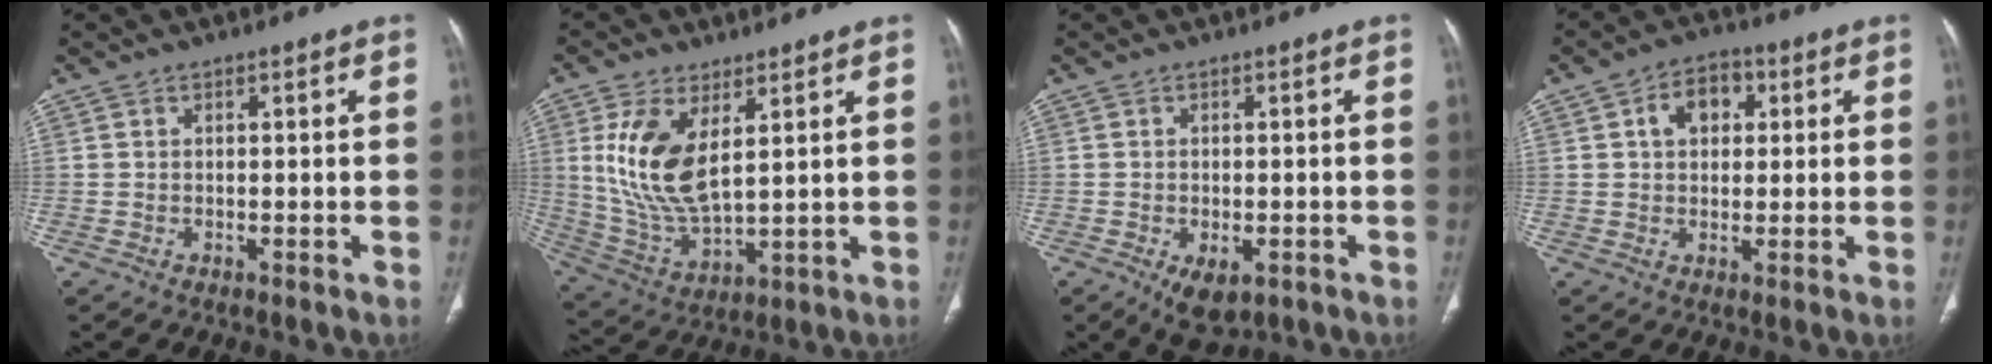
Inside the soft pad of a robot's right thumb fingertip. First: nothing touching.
{"total": 12.8, "force": [4.0, 6.2, 10.5], "torque": [-0.212, -0.022, 0.093]}
{"total": 5.9, "force": [-2.6, 3.2, 4.2], "torque": [-0.058, 0.003, -0.030]}
{"total": 7.0, "force": [2.0, 5.1, 4.4], "torque": [-0.047, 0.008, 0.024]}